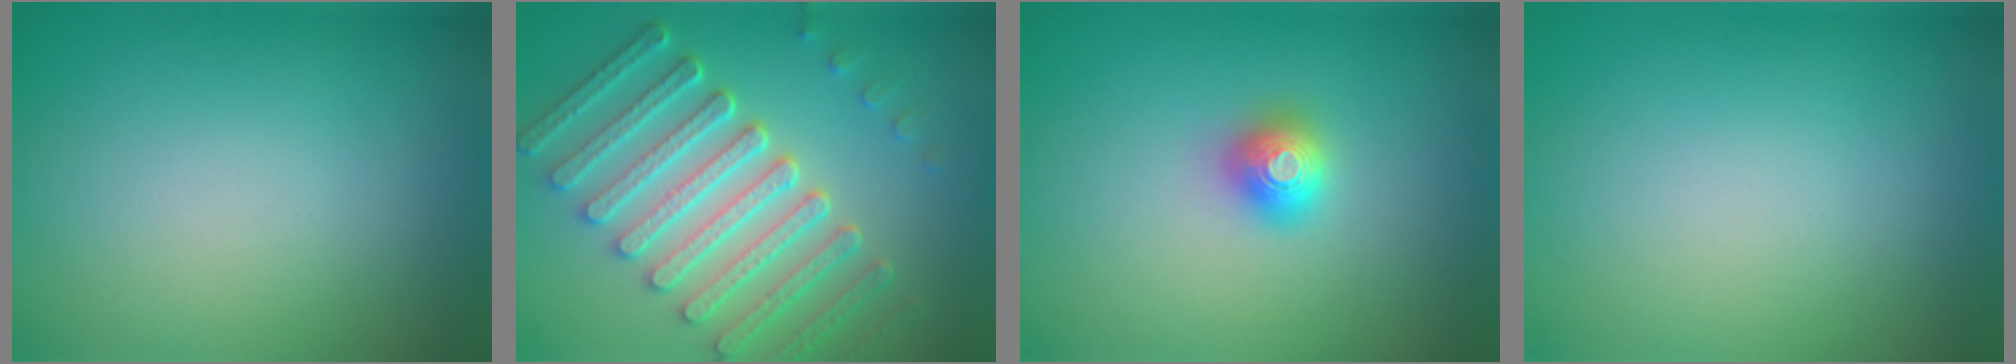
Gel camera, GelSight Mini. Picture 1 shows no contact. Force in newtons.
{"total": 7.7, "press": 6.1, "slide": 4.8}
{"total": 2.0, "press": 2.0, "slide": 0.2}
{"total": 0.0}